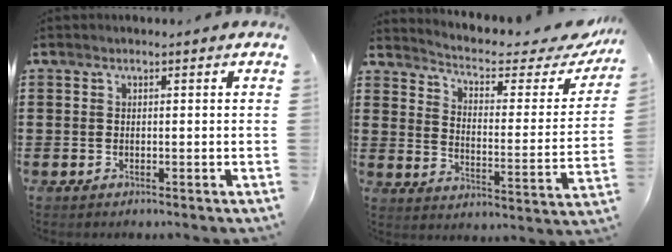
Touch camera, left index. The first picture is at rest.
{"total": 4.0, "force": [3.1, 1.0, 2.3], "torque": [-0.054, -0.025, 0.042]}